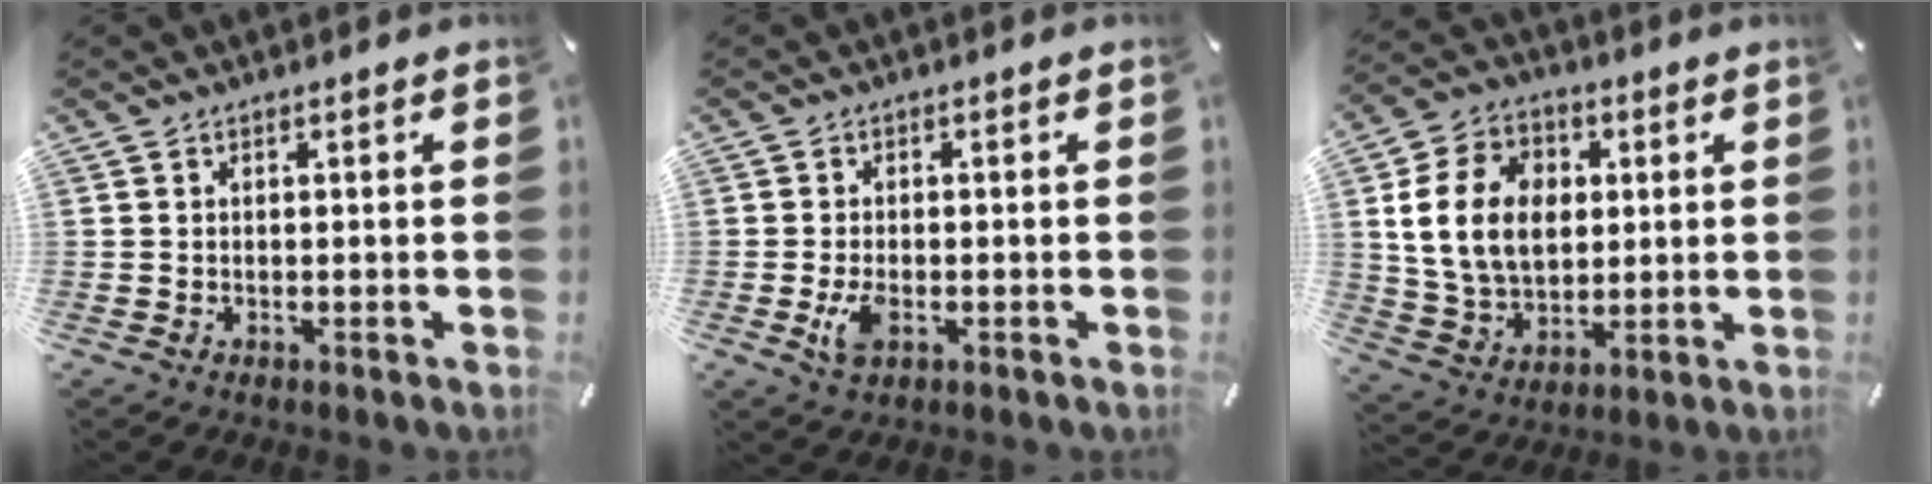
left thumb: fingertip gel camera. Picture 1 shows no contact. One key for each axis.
{"total": 4.4, "fx": -1.3, "fy": 2.5, "fz": 3.4, "tx": -0.083, "ty": -0.003, "tz": -0.027}
{"total": 15.0, "fx": 2.2, "fy": 11.7, "fz": 9.1, "tx": -0.179, "ty": 0.016, "tz": 0.040}